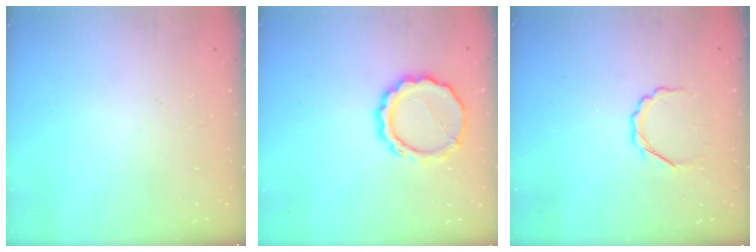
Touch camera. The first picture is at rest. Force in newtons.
{"total": 11.3, "press": 11.0, "slide": 2.2}
{"total": 3.8, "press": 3.7, "slide": 1.2}